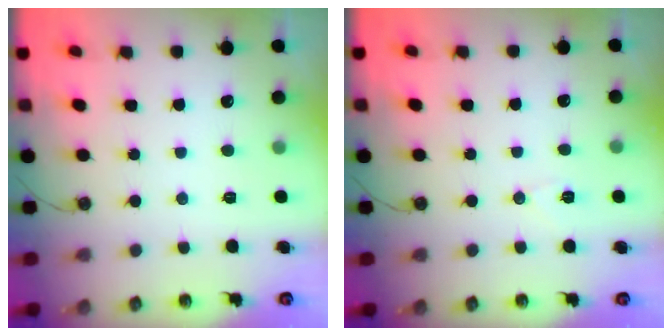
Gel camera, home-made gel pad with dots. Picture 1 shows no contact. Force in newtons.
{"total": 5.5, "press": 5.2, "slide": 1.8}